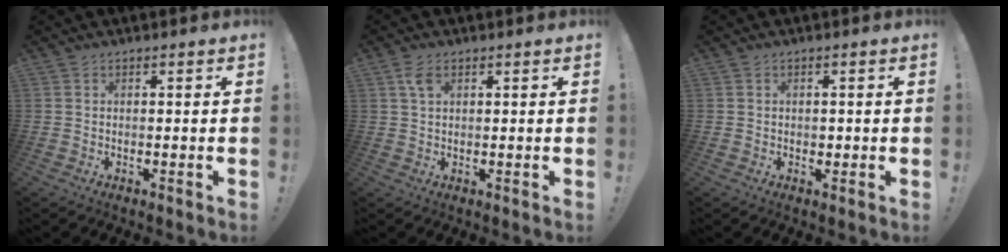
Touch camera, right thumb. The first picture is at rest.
{"total": 3.7, "force": [1.6, 1.8, 2.8], "torque": [-0.056, 0.004, 0.029]}
{"total": 1.0, "force": [0.2, 0.9, 0.2], "torque": [-0.003, 0.002, 0.004]}